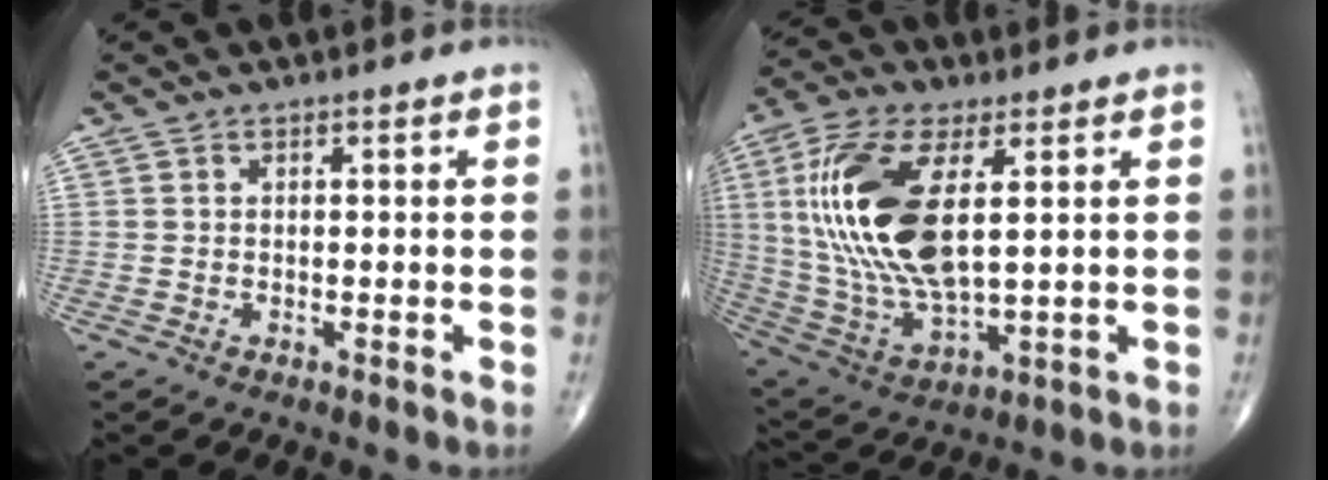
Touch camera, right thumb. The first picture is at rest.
{"total": 20.8, "force": [4.0, 9.2, 18.2], "torque": [-0.385, -0.018, 0.079]}